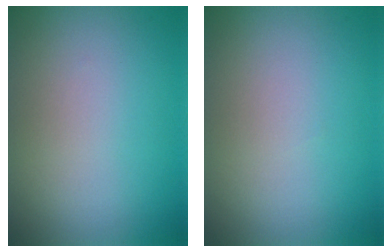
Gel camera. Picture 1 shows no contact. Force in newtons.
{"total": 0.0}